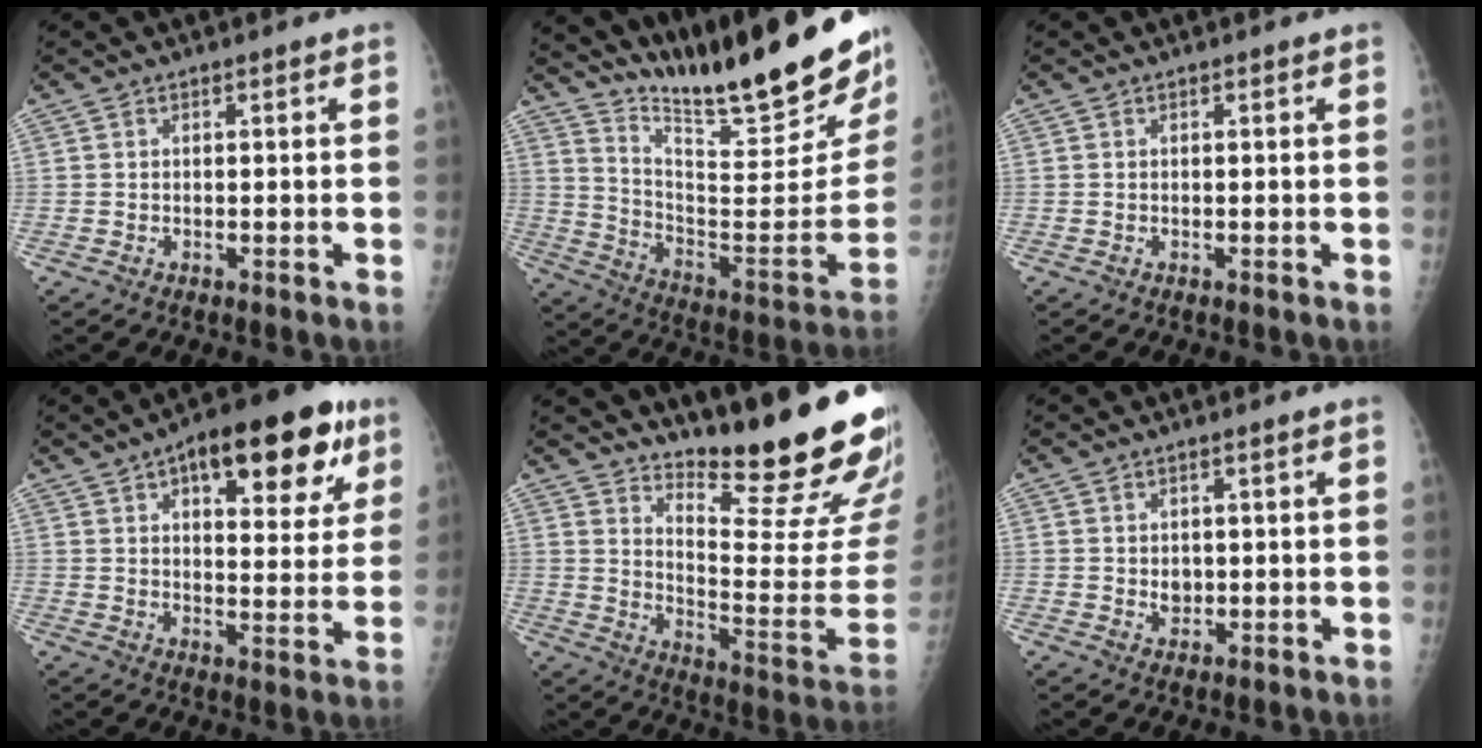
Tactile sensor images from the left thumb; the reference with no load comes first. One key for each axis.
{"total": 27.8, "fx": 22.7, "fy": 3.2, "fz": 15.8, "tx": -0.220, "ty": -0.157, "tz": 0.344}
{"total": 0.0}
{"total": 20.1, "fx": 9.8, "fy": 8.6, "fz": 15.4, "tx": -0.172, "ty": -0.012, "tz": 0.135}
{"total": 22.0, "fx": 17.0, "fy": 3.0, "fz": 13.6, "tx": -0.175, "ty": -0.151, "tz": 0.247}
{"total": 2.1, "fx": 0.3, "fy": 1.6, "fz": 1.4, "tx": -0.011, "ty": -0.004, "tz": 0.010}